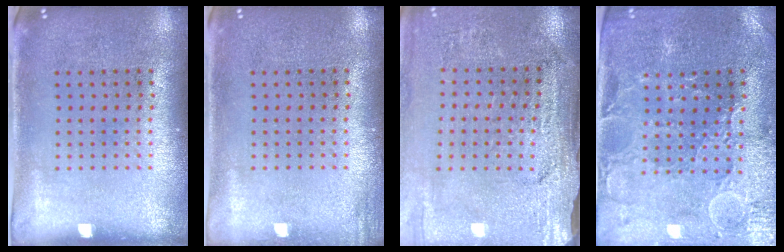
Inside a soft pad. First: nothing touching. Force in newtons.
{"total": 0.9, "press": 0.9, "slide": 0.1}
{"total": 3.1, "press": 3.1, "slide": 0.3}
{"total": 1.3, "press": 1.3, "slide": 0.4}